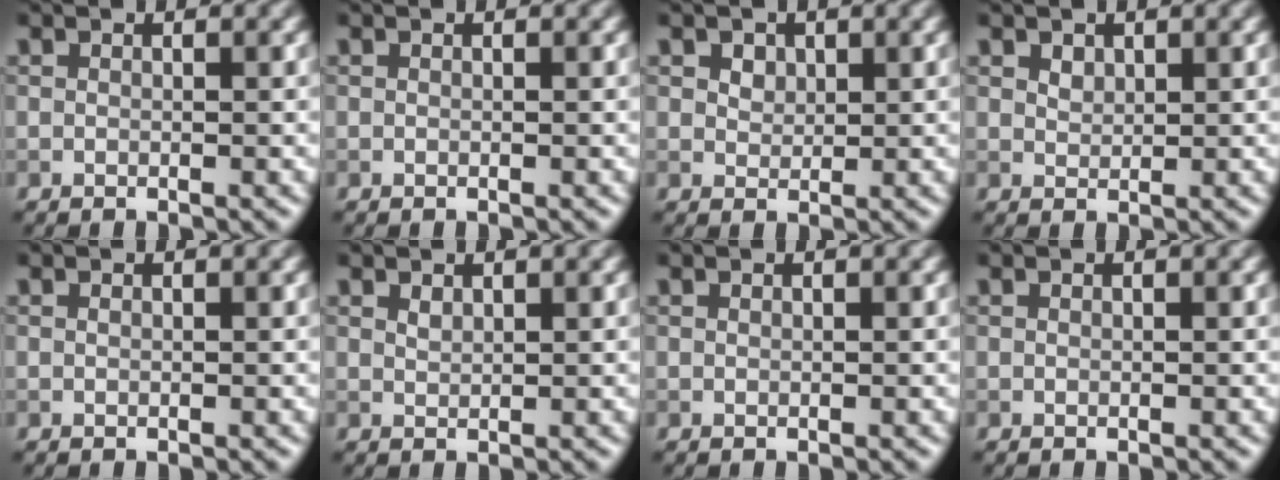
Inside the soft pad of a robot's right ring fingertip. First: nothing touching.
{"total": 0.0}
{"total": 1.9, "force": [1.0, 1.3, 0.8], "torque": [-0.017, 0.003, 0.018]}
{"total": 1.1, "force": [0.7, 0.7, 0.4], "torque": [-0.009, 0.000, 0.016]}
{"total": 0.0}
{"total": 0.7, "force": [0.6, 0.3, 0.3], "torque": [-0.010, -0.001, 0.014]}
{"total": 0.0}
{"total": 0.0}